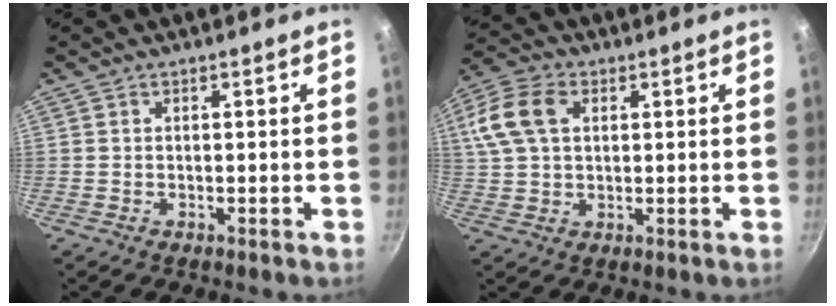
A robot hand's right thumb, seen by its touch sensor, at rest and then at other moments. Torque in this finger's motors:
{"motor_torque": [-0.80, 1.08, 0.19, -0.11, 0.09]}